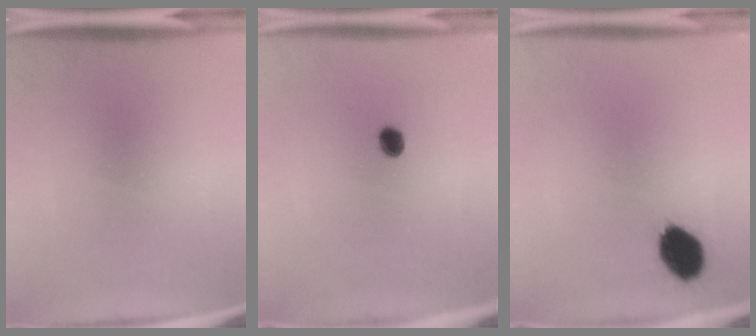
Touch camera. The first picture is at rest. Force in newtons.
{"total": 2.7}
{"total": 8.9}